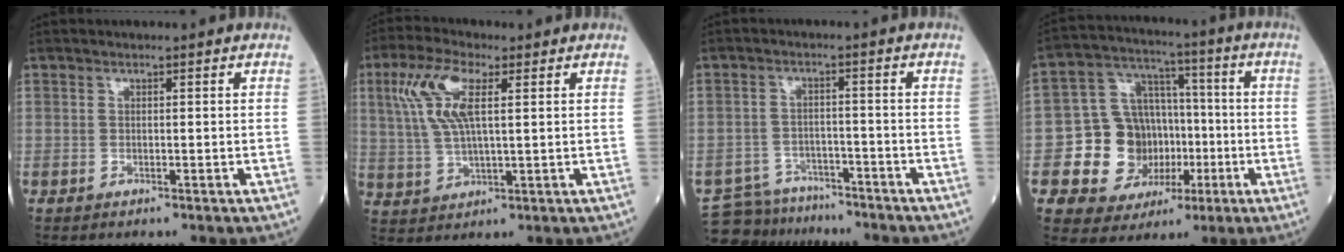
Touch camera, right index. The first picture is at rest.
{"total": 9.1, "force": [3.0, 2.6, 8.1], "torque": [-0.186, 0.016, 0.062]}
{"total": 8.8, "force": [-8.4, 2.8, -0.1], "torque": [0.003, 0.017, -0.129]}
{"total": 13.3, "force": [-2.8, 10.8, 7.2], "torque": [-0.128, 0.034, -0.032]}